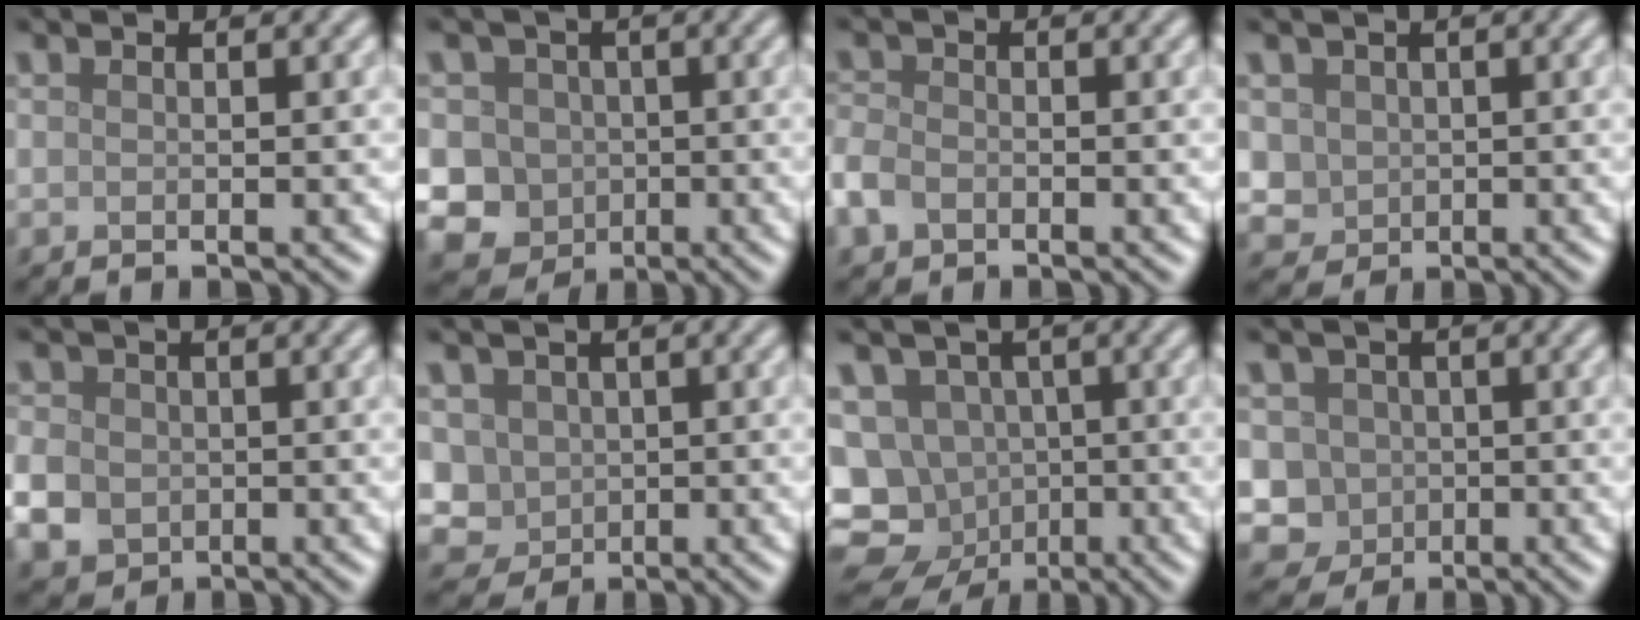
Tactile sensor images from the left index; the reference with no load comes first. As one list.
[{"total": 7.4, "force": [-0.4, 7.0, 2.4], "torque": [-0.033, 0.025, -0.047]}, {"total": 2.4, "force": [-1.2, 1.7, 1.2], "torque": [-0.030, 0.001, -0.035]}, {"total": 2.1, "force": [0.3, 1.9, 0.7], "torque": [-0.014, -0.006, 0.008]}, {"total": 4.6, "force": [-1.0, 4.0, 2.1], "torque": [-0.053, -0.009, -0.025]}, {"total": 5.1, "force": [0.2, 4.6, 2.2], "torque": [-0.041, 0.008, -0.013]}, {"total": 13.2, "force": [-5.8, 10.9, 4.6], "torque": [-0.085, -0.016, -0.102]}, {"total": 4.8, "force": [-0.5, 4.6, 1.3], "torque": [-0.011, 0.017, -0.035]}]